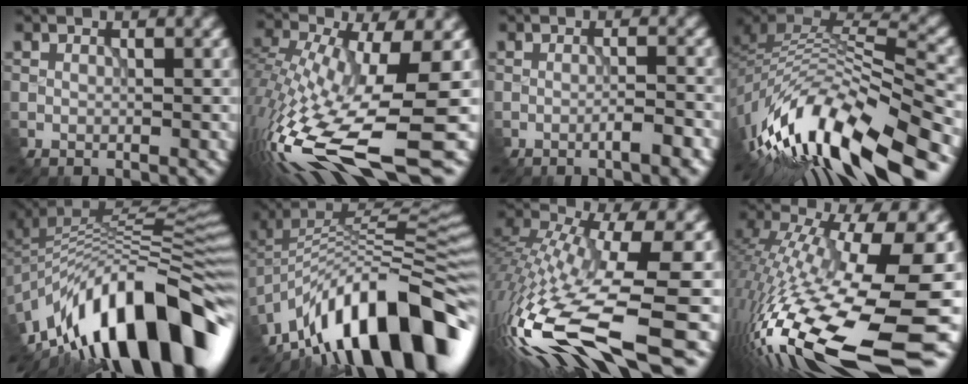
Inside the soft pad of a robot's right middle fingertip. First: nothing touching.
{"total": 13.8, "force": [-5.3, 4.1, 12.1], "torque": [-0.260, -0.017, -0.084]}
{"total": 2.5, "force": [-1.3, 0.5, 2.1], "torque": [-0.027, 0.007, -0.025]}
{"total": 15.2, "force": [-9.5, 5.4, 10.7], "torque": [-0.228, 0.007, -0.153]}
{"total": 15.4, "force": [-7.7, 5.9, 11.9], "torque": [-0.184, 0.032, -0.142]}
{"total": 14.2, "force": [-7.9, 5.0, 10.7], "torque": [-0.173, 0.038, -0.142]}
{"total": 14.4, "force": [-5.6, 4.0, 12.7], "torque": [-0.286, -0.015, -0.088]}
{"total": 16.0, "force": [-5.9, 4.1, 14.3], "torque": [-0.287, -0.017, -0.102]}